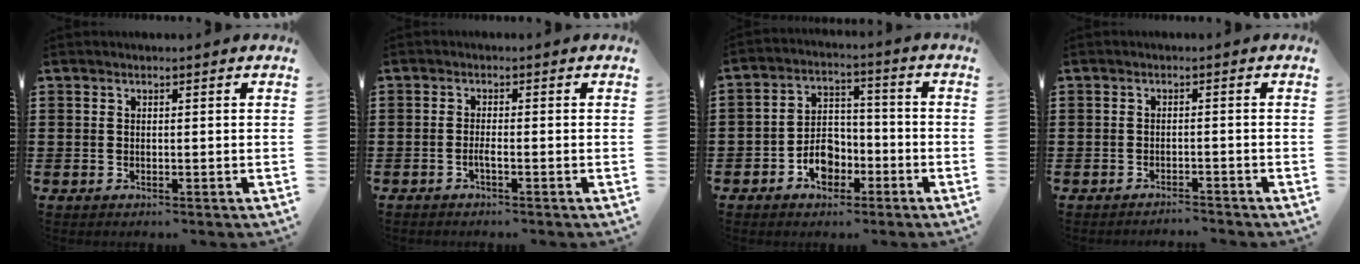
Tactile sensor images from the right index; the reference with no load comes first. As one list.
[{"total": 1.3, "force": [-0.9, 0.0, 1.0], "torque": [-0.017, -0.004, -0.015]}, {"total": 6.2, "force": [-3.0, 4.5, 3.1], "torque": [-0.046, 0.015, -0.055]}, {"total": 1.6, "force": [-1.6, -0.1, 0.1], "torque": [-0.007, 0.003, -0.034]}]